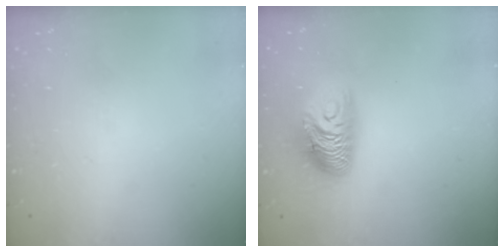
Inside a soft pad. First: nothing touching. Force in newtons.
{"total": 11.1, "press": 11.1, "slide": 0.8}